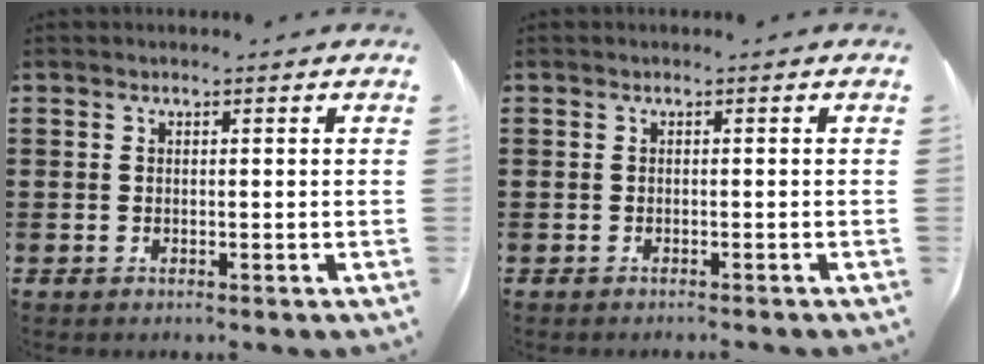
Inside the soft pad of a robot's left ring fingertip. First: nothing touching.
{"total": 0.6, "force": [-0.5, -0.1, 0.3], "torque": [-0.006, -0.002, -0.011]}